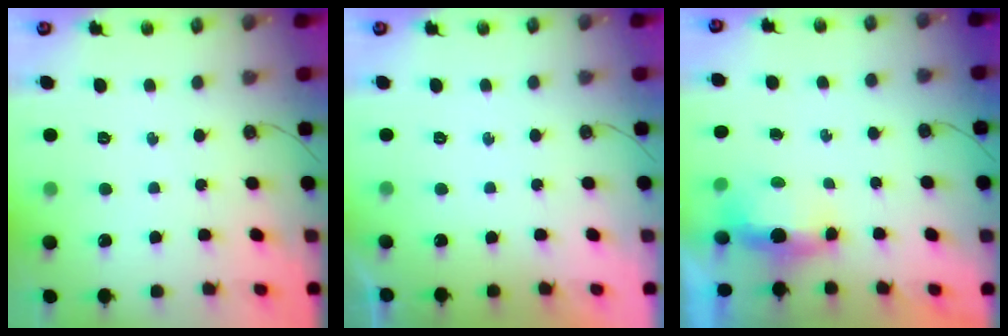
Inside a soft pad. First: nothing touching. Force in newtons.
{"total": 0.0}
{"total": 5.9, "press": 5.2, "slide": 2.7}